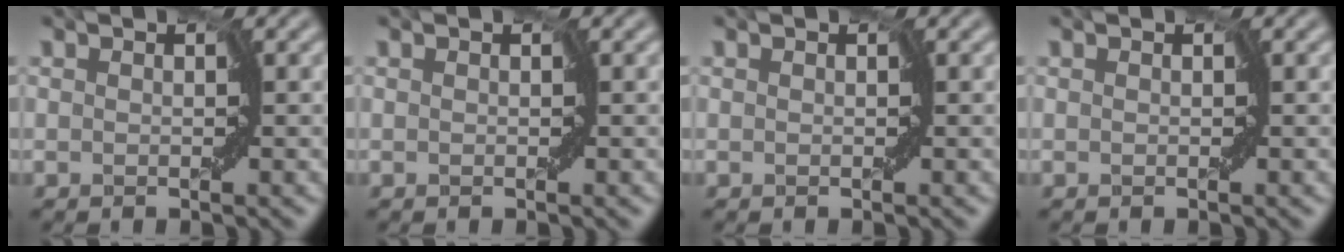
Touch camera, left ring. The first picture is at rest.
{"total": 0.0}
{"total": 0.0}
{"total": 0.0}